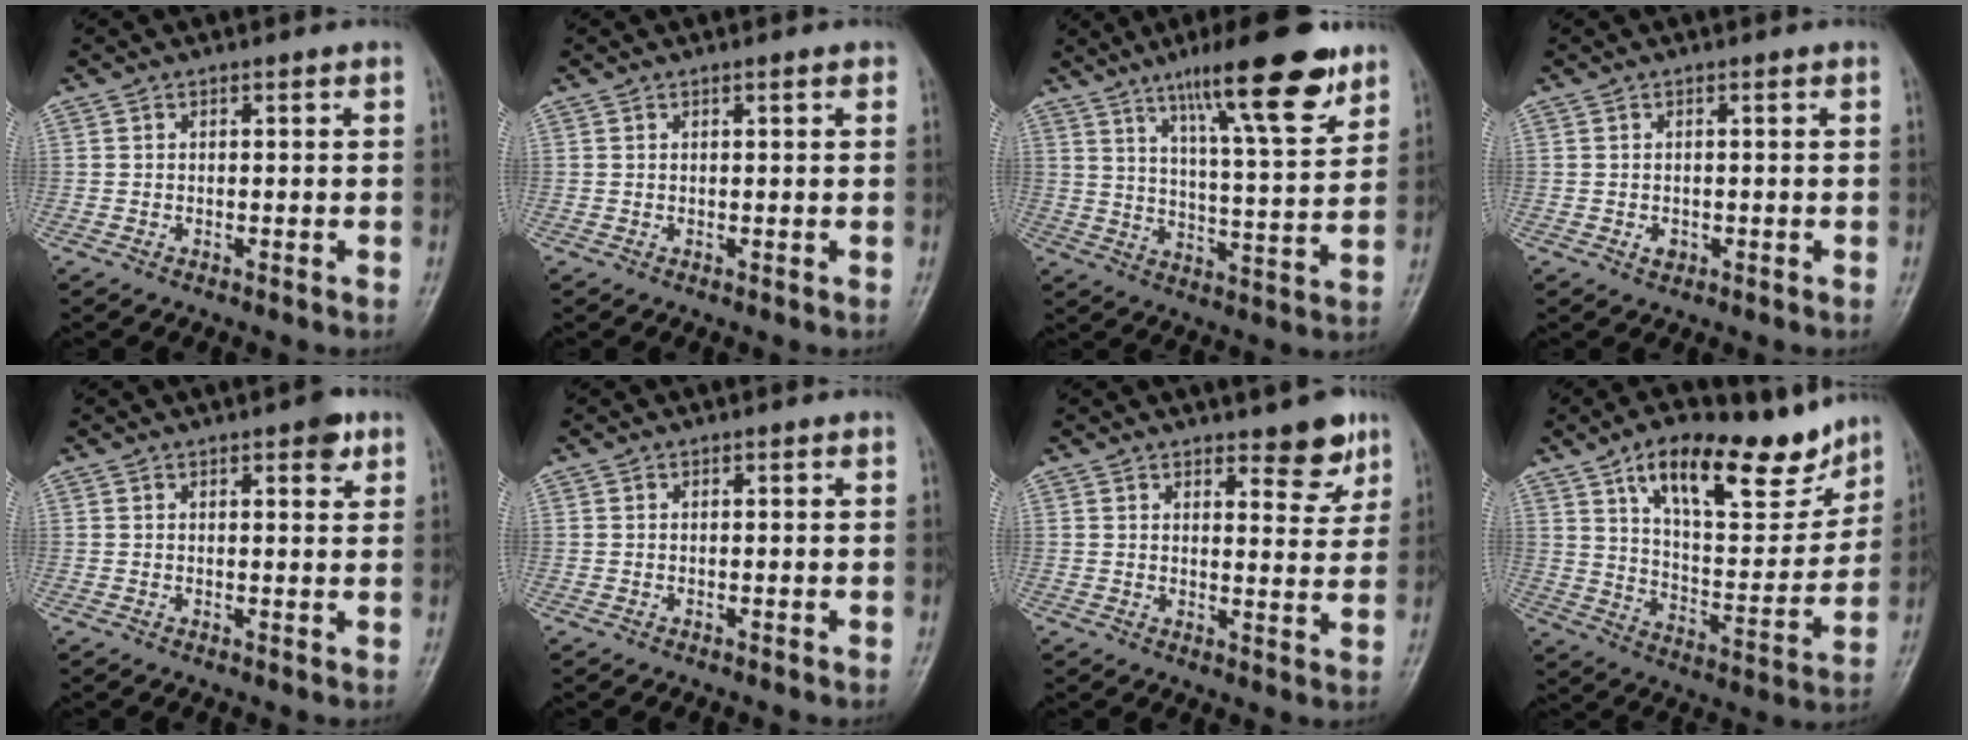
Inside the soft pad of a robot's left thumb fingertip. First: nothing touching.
{"total": 1.0, "force": [0.5, 0.2, 0.9], "torque": [-0.012, 0.002, 0.004]}
{"total": 17.9, "force": [11.2, 3.5, 13.4], "torque": [-0.185, -0.054, 0.177]}
{"total": 1.3, "force": [-0.4, 1.0, 0.8], "torque": [-0.007, 0.001, -0.003]}
{"total": 3.4, "force": [2.0, 1.2, 2.4], "torque": [-0.023, -0.007, 0.021]}
{"total": 0.0}
{"total": 6.6, "force": [4.6, 2.5, 4.1], "torque": [-0.026, -0.031, 0.058]}
{"total": 21.1, "force": [13.7, 8.7, 13.4], "torque": [-0.157, -0.058, 0.225]}